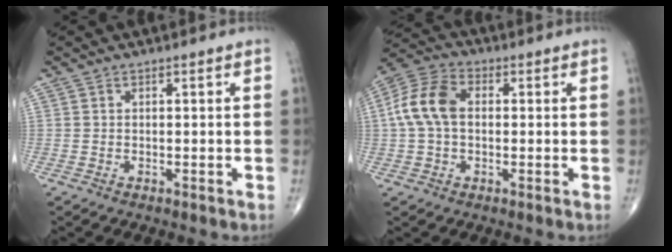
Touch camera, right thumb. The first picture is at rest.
{"total": 10.1, "force": [0.7, 6.6, 7.6], "torque": [-0.159, 0.030, 0.007]}